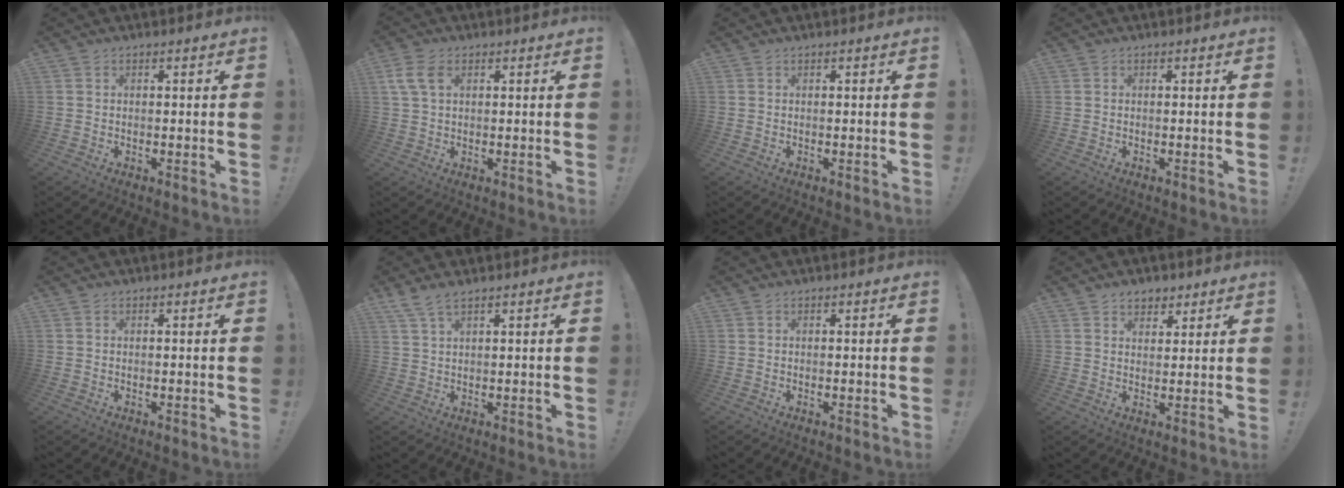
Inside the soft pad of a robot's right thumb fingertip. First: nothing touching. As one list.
[{"total": 6.3, "force": [2.1, 3.9, 4.5], "torque": [-0.095, 0.004, 0.039]}, {"total": 0.0}, {"total": 0.0}, {"total": 0.0}, {"total": 4.2, "force": [3.2, 0.8, 2.6], "torque": [-0.060, -0.012, 0.060]}, {"total": 0.0}, {"total": 4.7, "force": [3.3, 3.2, 0.8], "torque": [-0.002, -0.020, 0.059]}]